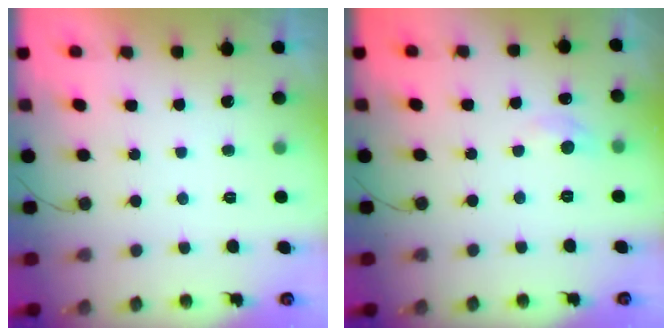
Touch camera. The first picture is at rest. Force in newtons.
{"total": 5.6, "press": 5.6, "slide": 0.8}